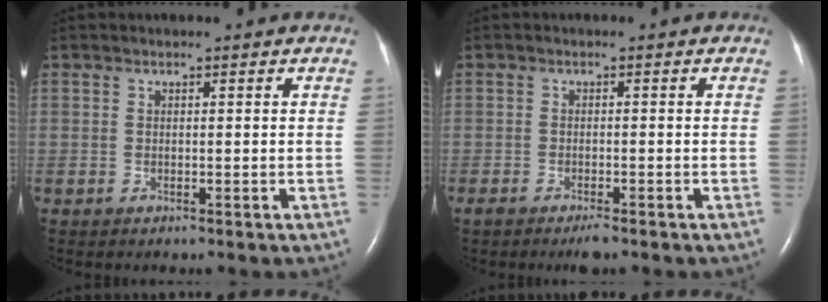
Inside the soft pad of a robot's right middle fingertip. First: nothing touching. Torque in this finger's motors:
{"motor_torque": [0.36, -0.34, 0.02, 0.00]}